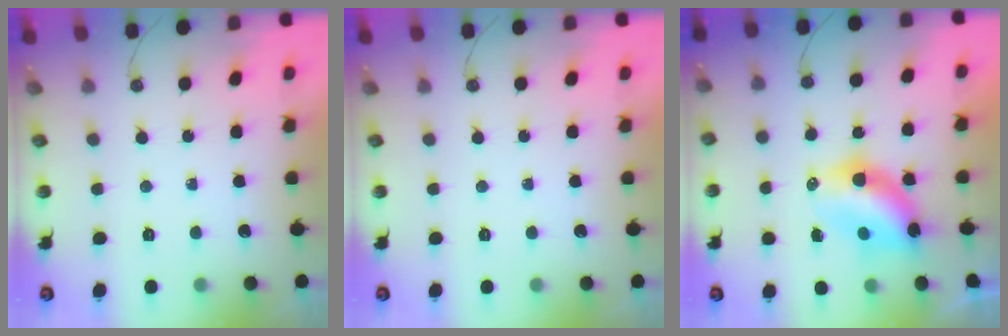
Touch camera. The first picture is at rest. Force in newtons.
{"total": 0.0}
{"total": 9.0, "press": 7.9, "slide": 4.1}